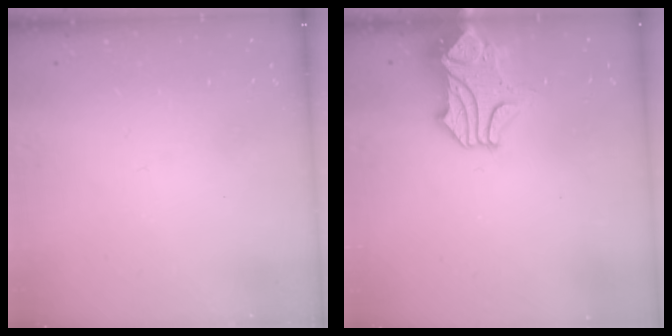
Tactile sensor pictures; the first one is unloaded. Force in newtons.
{"total": 1.5, "press": 0.9, "slide": 1.2}